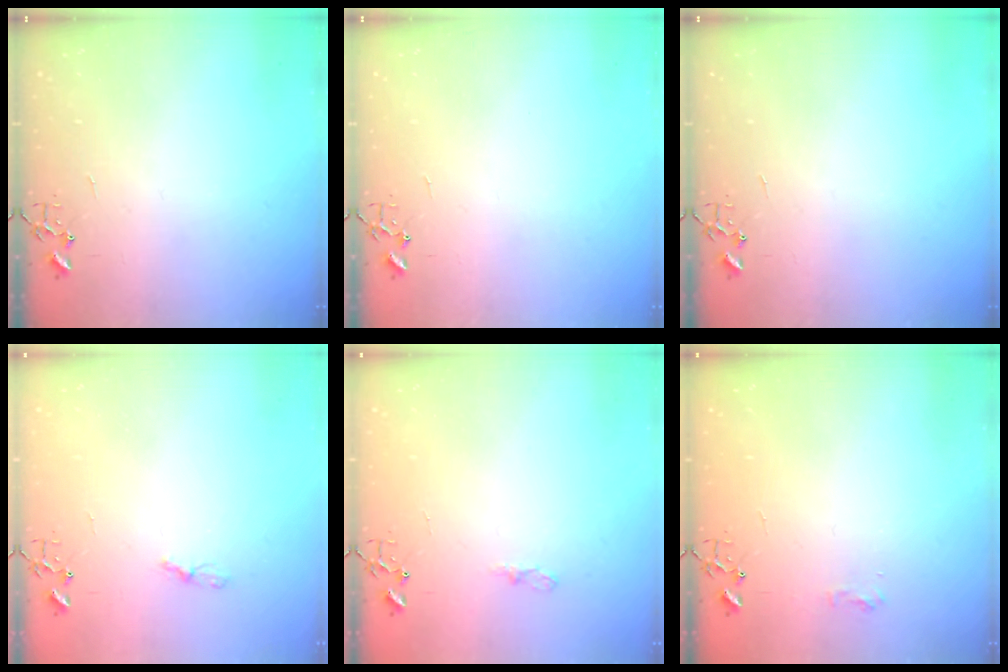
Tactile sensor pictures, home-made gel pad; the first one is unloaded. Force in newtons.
{"total": 0.0}
{"total": 0.0}
{"total": 4.4, "press": 4.4, "slide": 0.6}
{"total": 5.0, "press": 4.9, "slide": 0.6}
{"total": 6.0, "press": 6.0, "slide": 0.6}